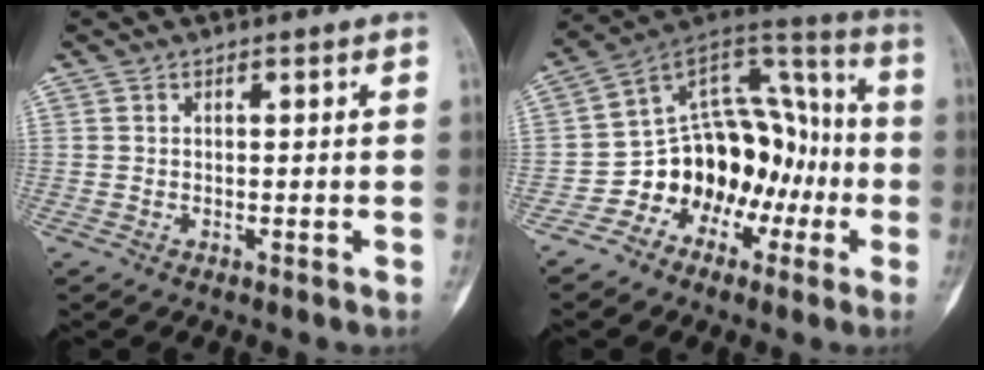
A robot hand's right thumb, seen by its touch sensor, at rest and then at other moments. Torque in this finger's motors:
{"motor_torque": [0.61, 0.62, 0.25, -0.22, 0.06]}